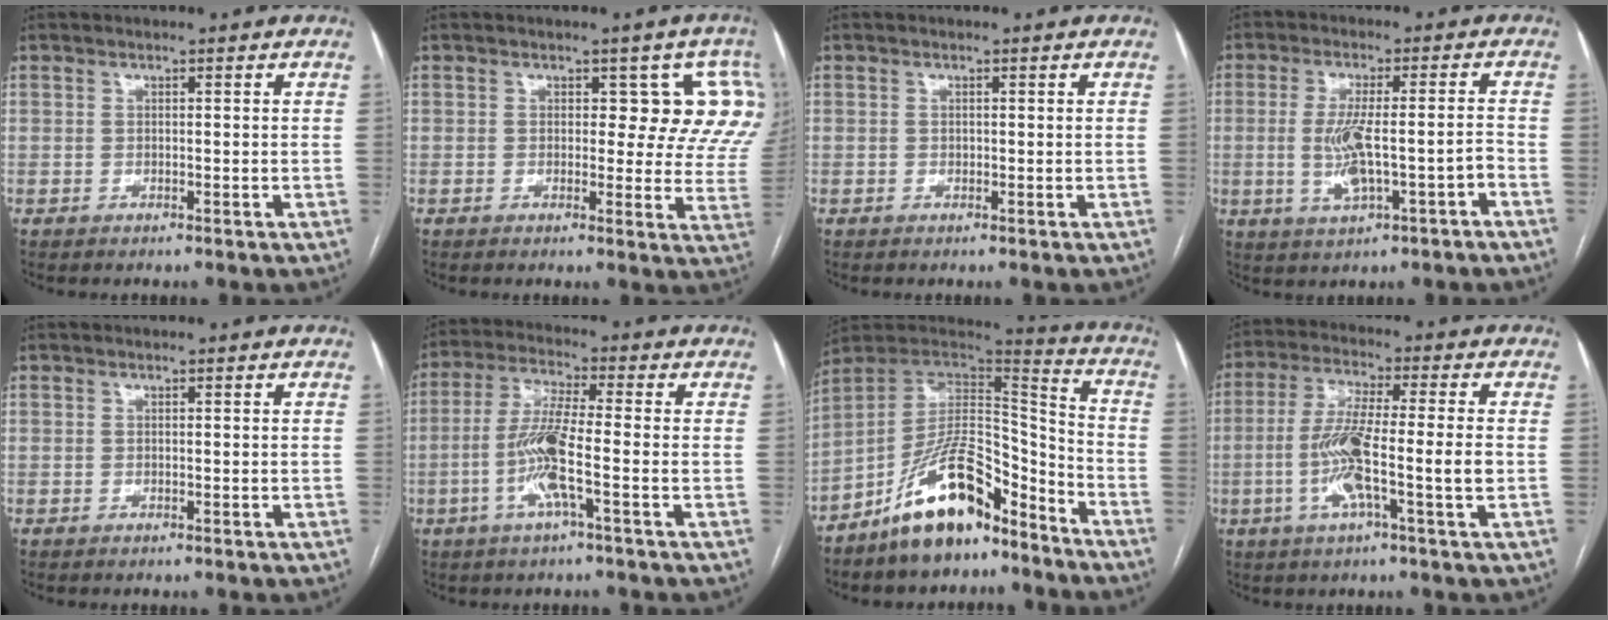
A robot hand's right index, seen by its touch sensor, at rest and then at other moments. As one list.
[{"total": 8.6, "force": [3.7, 4.6, 6.2], "torque": [-0.047, 0.003, 0.020]}, {"total": 0.0}, {"total": 8.2, "force": [-2.3, 1.5, 7.7], "torque": [-0.149, 0.010, -0.032]}, {"total": 0.0}, {"total": 8.6, "force": [-2.4, 0.0, 8.2], "torque": [-0.170, -0.002, -0.053]}, {"total": 16.1, "force": [-12.1, 3.4, 10.1], "torque": [-0.182, 0.026, -0.215]}, {"total": 10.5, "force": [-2.2, 0.0, 10.2], "torque": [-0.199, 0.000, -0.048]}]